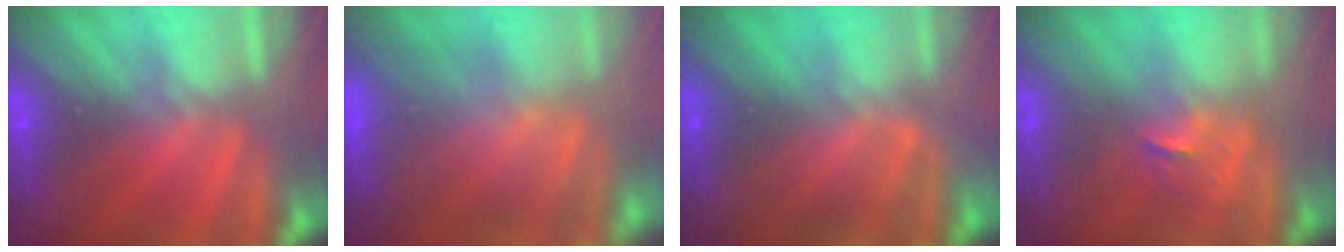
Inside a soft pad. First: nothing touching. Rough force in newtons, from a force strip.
{"total": 7.4}
{"total": 1.7}
{"total": 2.5}